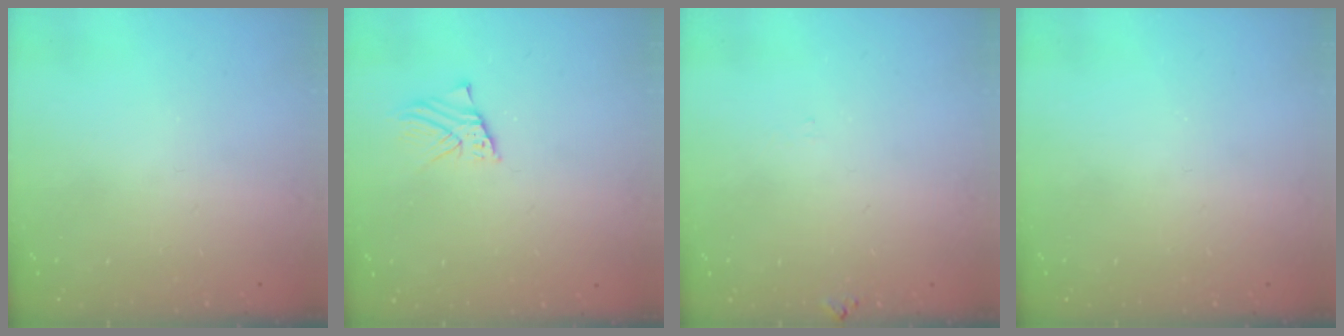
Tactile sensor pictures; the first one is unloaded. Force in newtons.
{"total": 2.1, "press": 2.1, "slide": 0.0}
{"total": 3.9, "press": 3.9, "slide": 0.4}
{"total": 0.0}